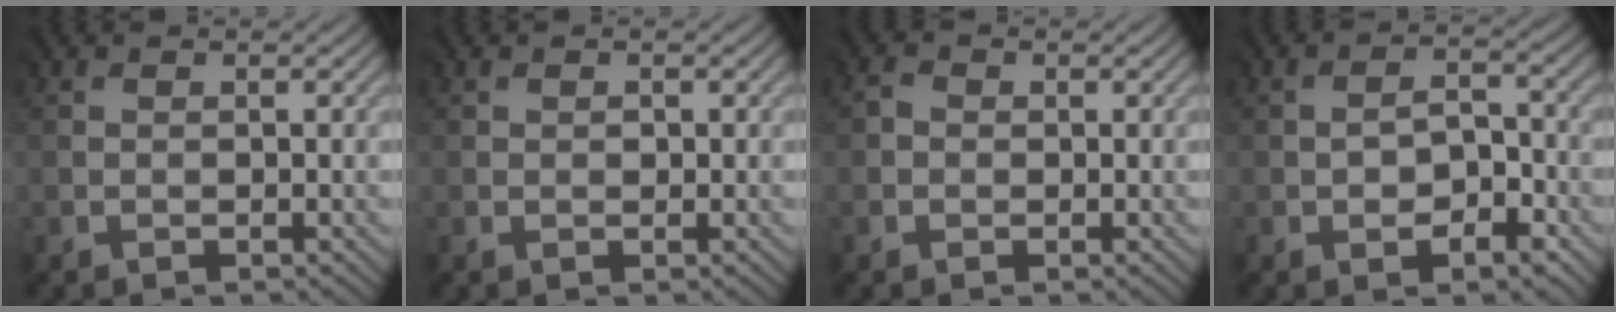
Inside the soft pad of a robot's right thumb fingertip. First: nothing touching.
{"total": 0.6, "force": [0.1, 0.5, 0.3], "torque": [-0.004, 0.000, 0.002]}
{"total": 1.2, "force": [-0.2, 1.2, 0.3], "torque": [-0.004, 0.001, -0.009]}
{"total": 4.9, "force": [-2.2, 2.8, 3.4], "torque": [-0.047, -0.004, -0.037]}